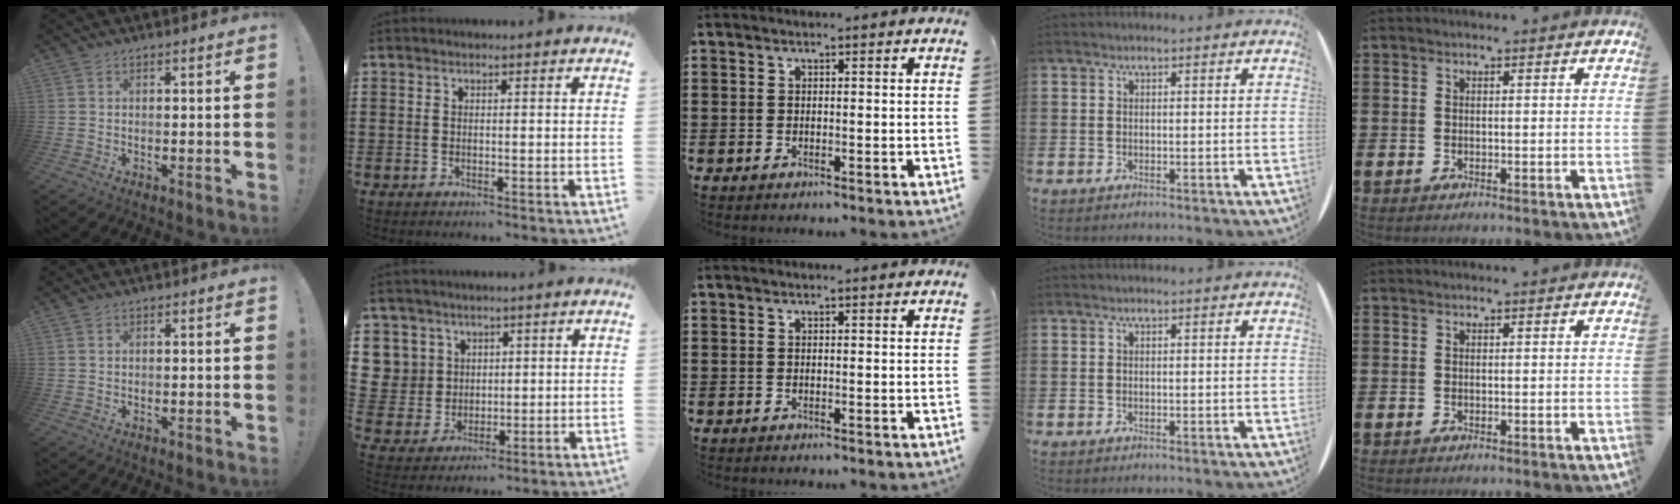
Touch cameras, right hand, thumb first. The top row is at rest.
{"thumb": {"total": 0.5, "force": [0.4, 0.3, 0.1], "torque": [0.005, -0.003, 0.006]}, "index": {"total": 6.5, "force": [2.0, 6.1, 0.4], "torque": [-0.050, 0.007, 0.040]}}